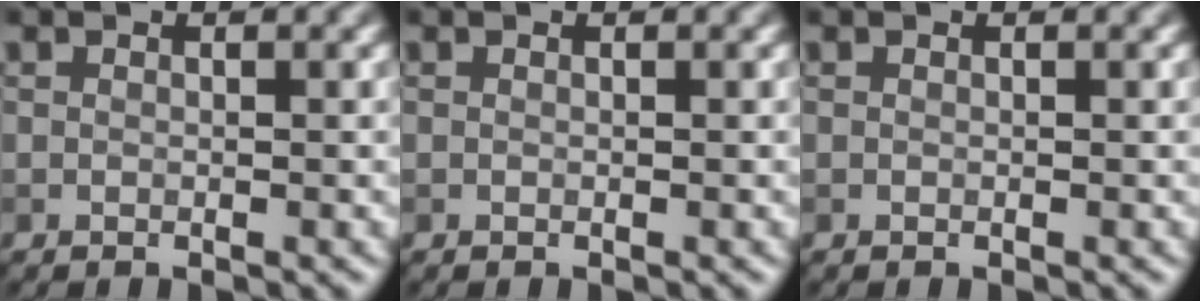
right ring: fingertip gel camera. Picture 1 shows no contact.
{"total": 0.0}
{"total": 0.0}